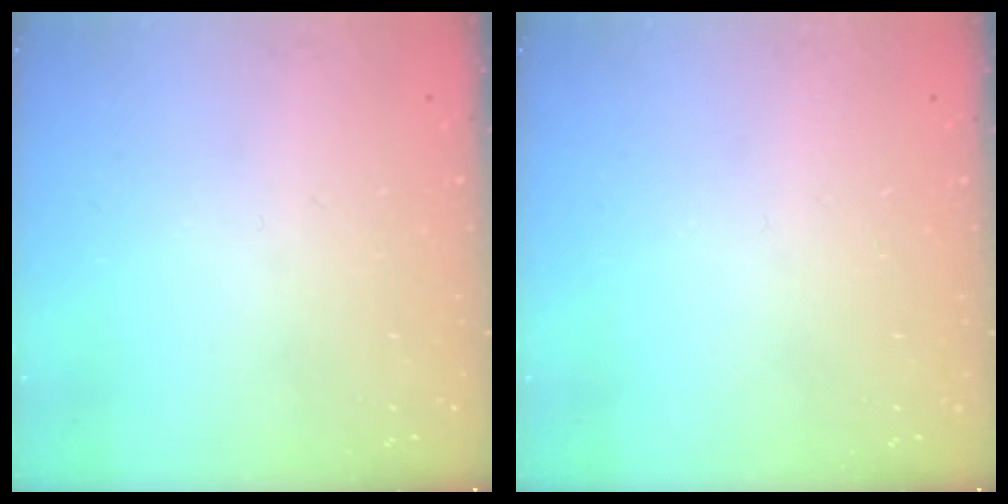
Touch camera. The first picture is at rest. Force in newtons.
{"total": 0.0}